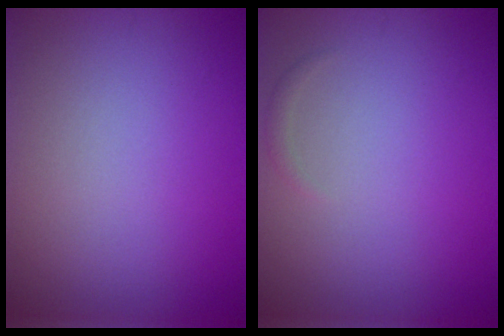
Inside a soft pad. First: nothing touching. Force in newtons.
{"total": 0.6, "press": 0.6, "slide": 0.0}